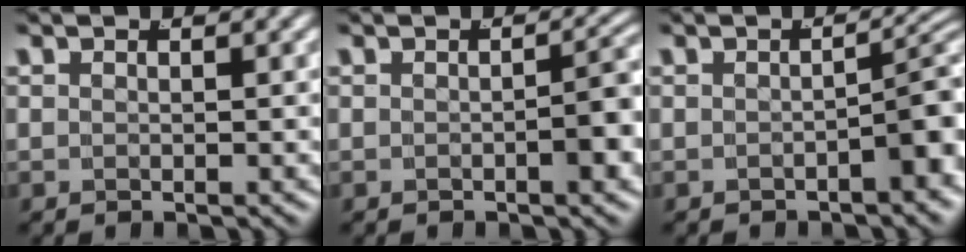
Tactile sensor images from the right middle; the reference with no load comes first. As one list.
[{"total": 2.5, "force": [-0.9, 0.5, 2.2], "torque": [-0.026, 0.004, -0.015]}, {"total": 4.0, "force": [-1.5, 1.2, 3.5], "torque": [-0.030, 0.005, -0.025]}]